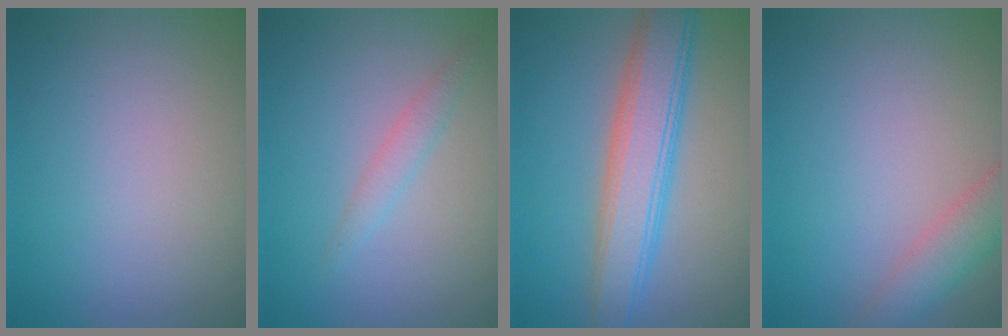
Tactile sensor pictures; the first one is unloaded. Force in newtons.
{"total": 1.4, "press": 1.4, "slide": 0.1}
{"total": 6.0, "press": 6.0, "slide": 0.1}
{"total": 3.4, "press": 3.4, "slide": 0.1}